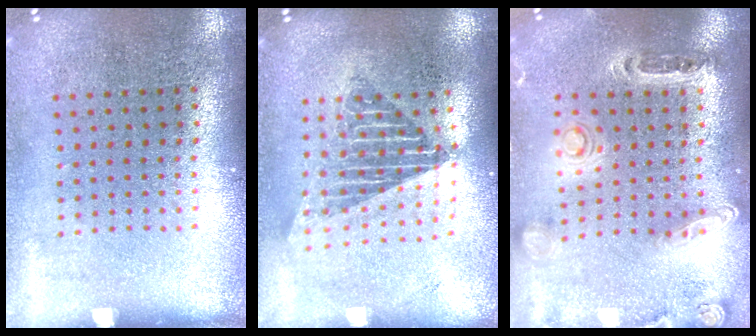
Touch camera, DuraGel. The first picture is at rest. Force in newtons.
{"total": 1.7, "press": 1.4, "slide": 1.0}
{"total": 1.4, "press": 1.4, "slide": 0.3}